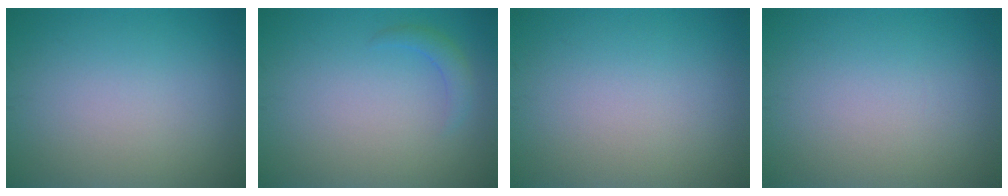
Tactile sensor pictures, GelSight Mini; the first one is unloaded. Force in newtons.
{"total": 1.4, "press": 1.4, "slide": 0.0}
{"total": 0.0}
{"total": 0.0}